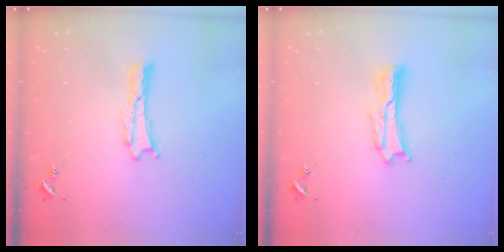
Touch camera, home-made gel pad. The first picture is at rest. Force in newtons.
{"total": 1.7, "press": 1.7, "slide": 0.3}